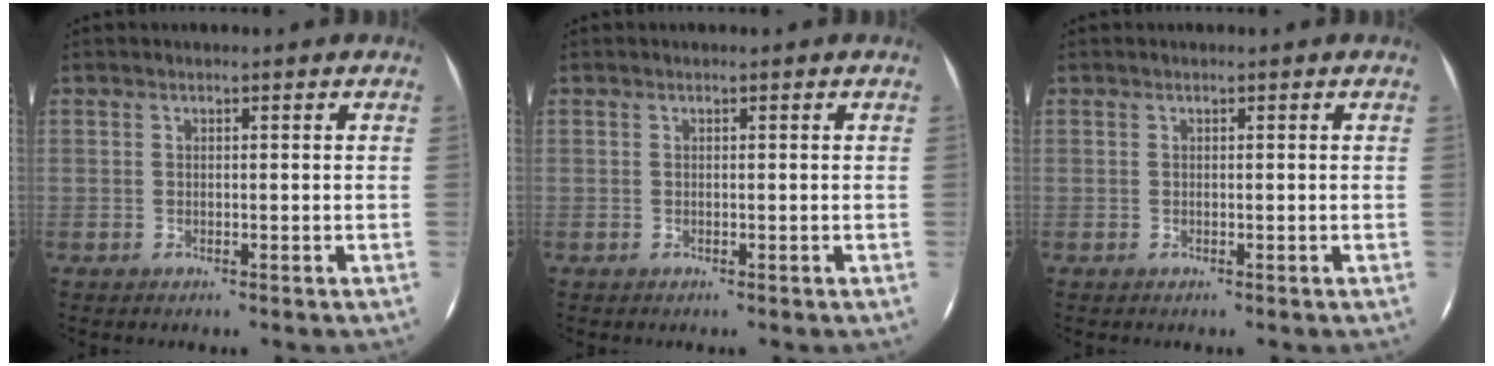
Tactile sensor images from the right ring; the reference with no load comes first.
{"total": 0.0}
{"total": 0.0}